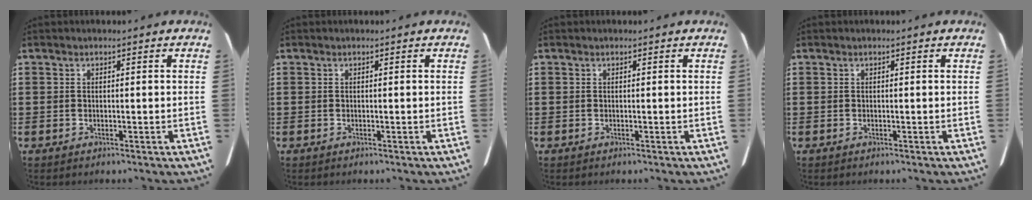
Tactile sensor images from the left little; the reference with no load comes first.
{"total": 0.0}
{"total": 0.0}
{"total": 0.0}